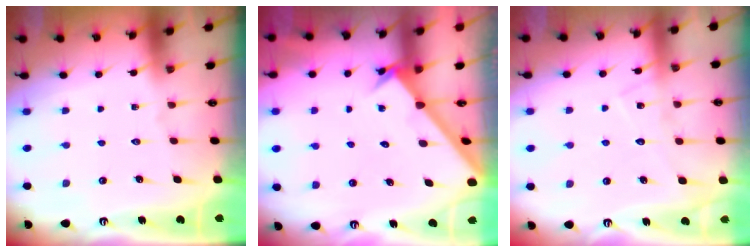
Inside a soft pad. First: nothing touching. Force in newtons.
{"total": 1.9, "press": 1.9, "slide": 0.2}
{"total": 9.2, "press": 9.2, "slide": 0.6}